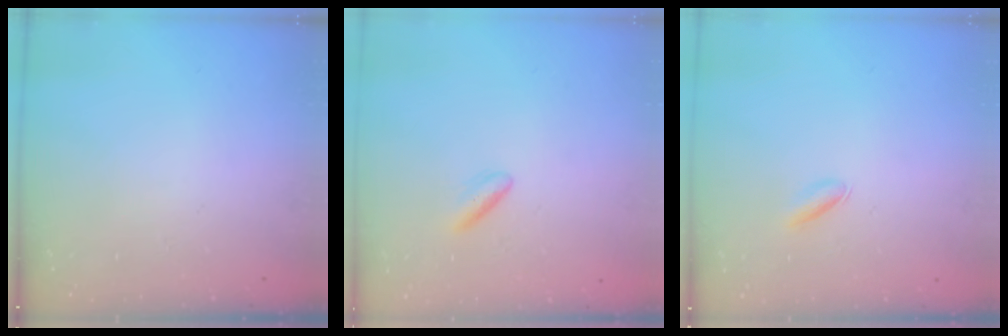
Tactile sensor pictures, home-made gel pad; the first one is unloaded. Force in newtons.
{"total": 2.7, "press": 2.4, "slide": 1.2}
{"total": 2.6, "press": 2.5, "slide": 0.6}